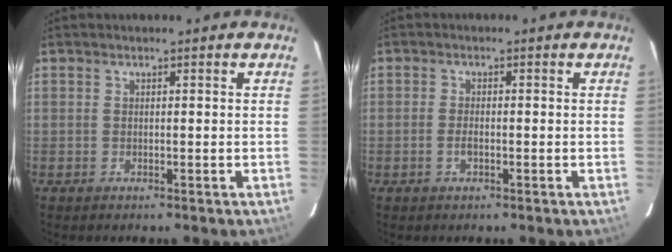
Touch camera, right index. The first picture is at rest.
{"total": 1.8, "force": [-0.7, 0.8, 1.5], "torque": [-0.032, 0.001, -0.014]}